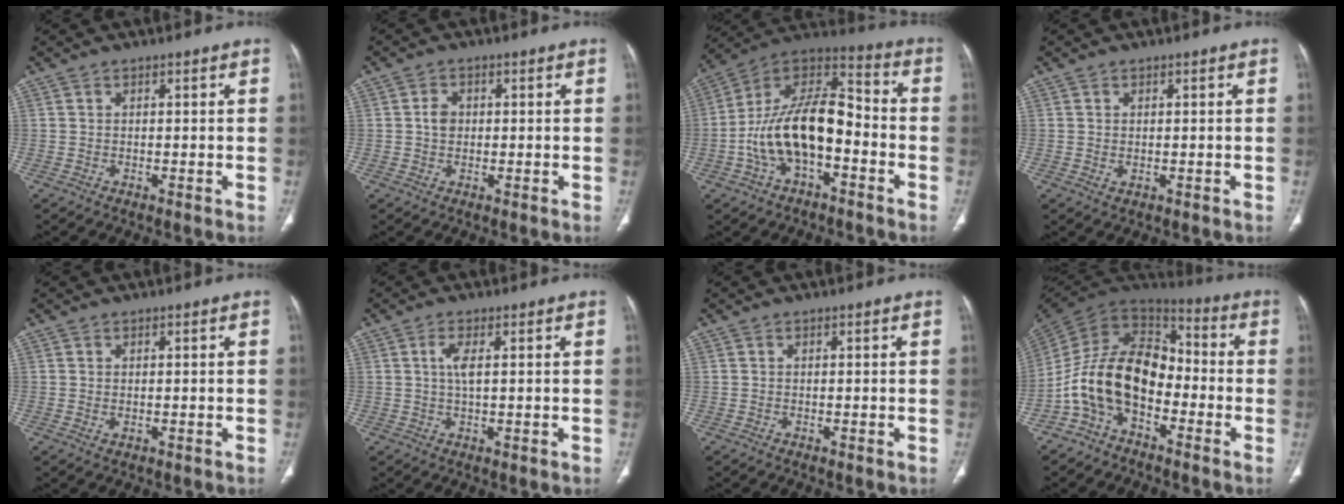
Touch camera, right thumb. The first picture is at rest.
{"total": 2.5, "force": [0.1, 2.1, 1.4], "torque": [-0.016, 0.006, 0.000]}
{"total": 18.0, "force": [-4.5, 9.2, 14.8], "torque": [-0.257, 0.060, -0.081]}
{"total": 1.0, "force": [0.0, 0.7, 0.7], "torque": [-0.012, -0.004, 0.003]}
{"total": 0.7, "force": [0.0, 0.5, 0.5], "torque": [-0.011, -0.002, 0.003]}
{"total": 3.3, "force": [0.7, 0.8, 3.1], "torque": [-0.071, -0.005, 0.013]}
{"total": 0.0}
{"total": 16.2, "force": [-5.0, 10.2, 11.5], "torque": [-0.198, 0.071, -0.104]}